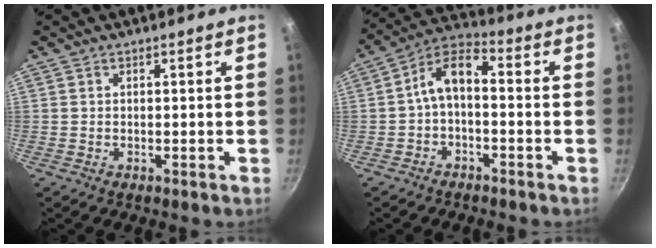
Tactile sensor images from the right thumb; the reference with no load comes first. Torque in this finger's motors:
{"motor_torque": [-0.40, 0.49, 0.94, -0.53, 0.07]}